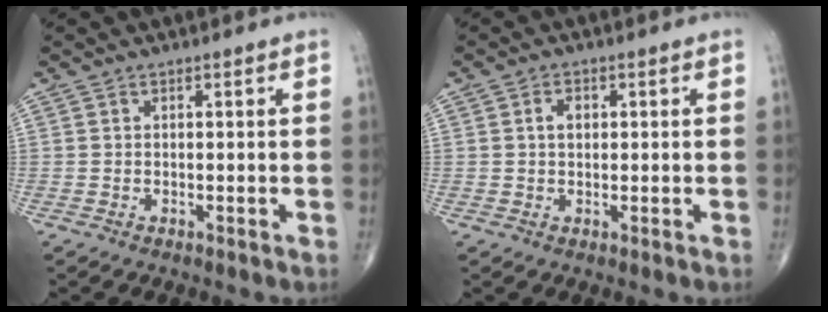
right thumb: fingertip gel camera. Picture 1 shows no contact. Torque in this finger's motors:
{"motor_torque": [0.44, 0.76, 0.48, 0.17, -0.01]}